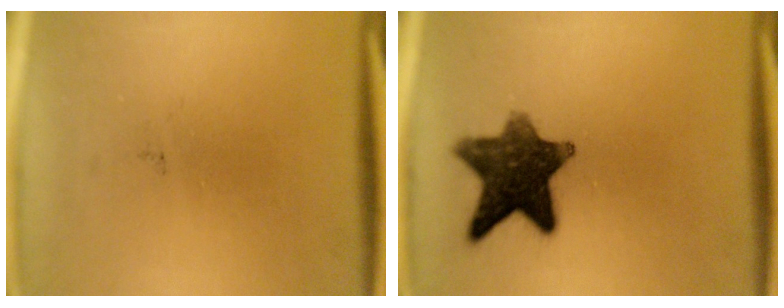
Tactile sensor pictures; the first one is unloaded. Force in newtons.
{"total": 11.3}